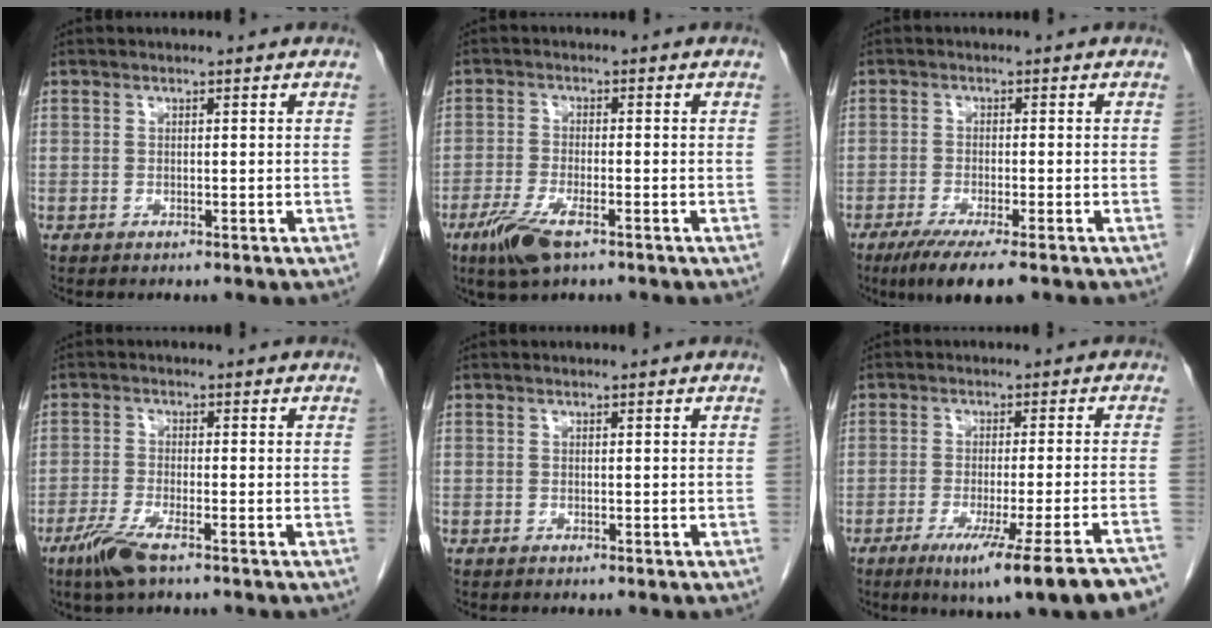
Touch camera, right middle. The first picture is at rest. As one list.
[{"total": 6.3, "force": [-3.8, 1.5, 4.8], "torque": [-0.103, -0.013, -0.067]}, {"total": 7.3, "force": [-5.0, 0.5, 5.4], "torque": [-0.084, -0.019, -0.077]}, {"total": 5.0, "force": [-3.3, 0.6, 3.7], "torque": [-0.084, -0.011, -0.065]}, {"total": 0.0}, {"total": 17.0, "force": [-12.6, -1.2, 11.3], "torque": [-0.096, -0.032, -0.178]}]